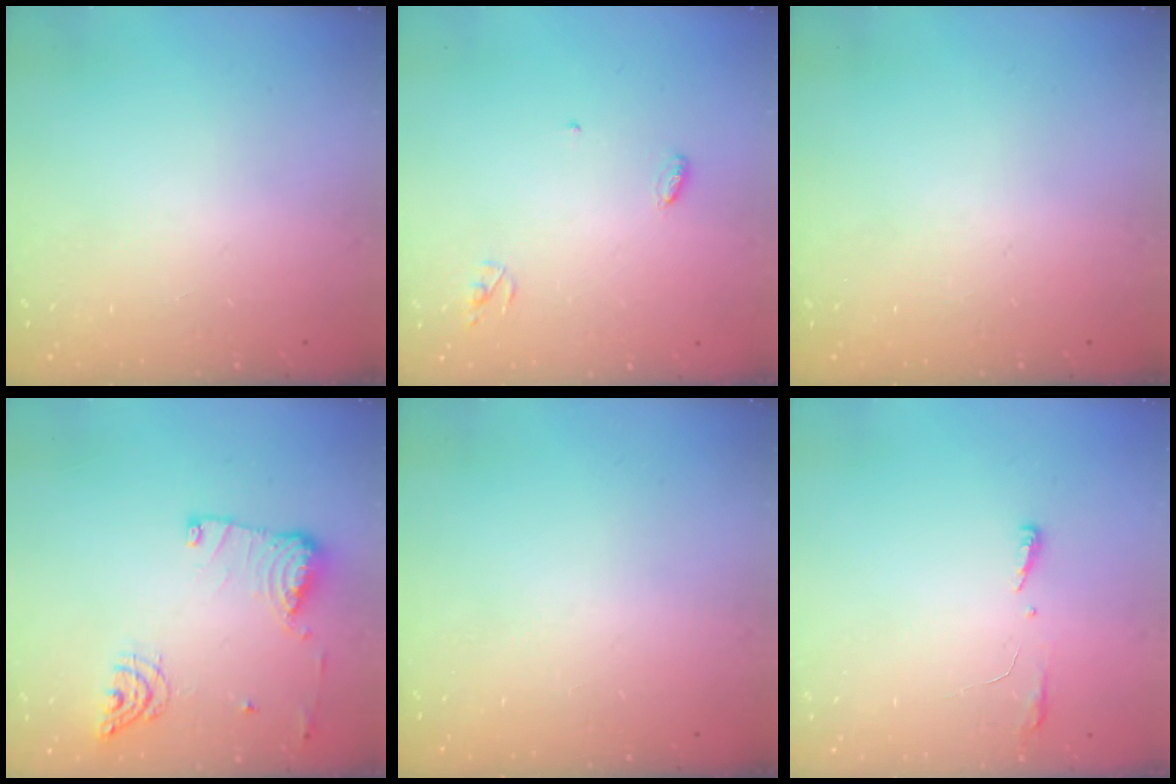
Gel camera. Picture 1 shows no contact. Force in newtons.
{"total": 3.5, "press": 3.5, "slide": 0.2}
{"total": 0.0}
{"total": 13.4, "press": 13.4, "slide": 0.6}
{"total": 0.0}
{"total": 3.8, "press": 3.6, "slide": 1.2}